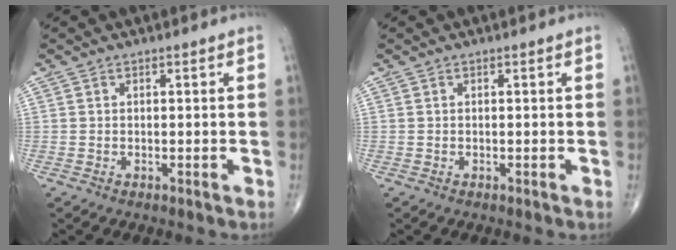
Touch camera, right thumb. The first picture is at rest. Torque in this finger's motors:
{"motor_torque": [0.00, 0.00, -0.01, 0.01, 0.00]}